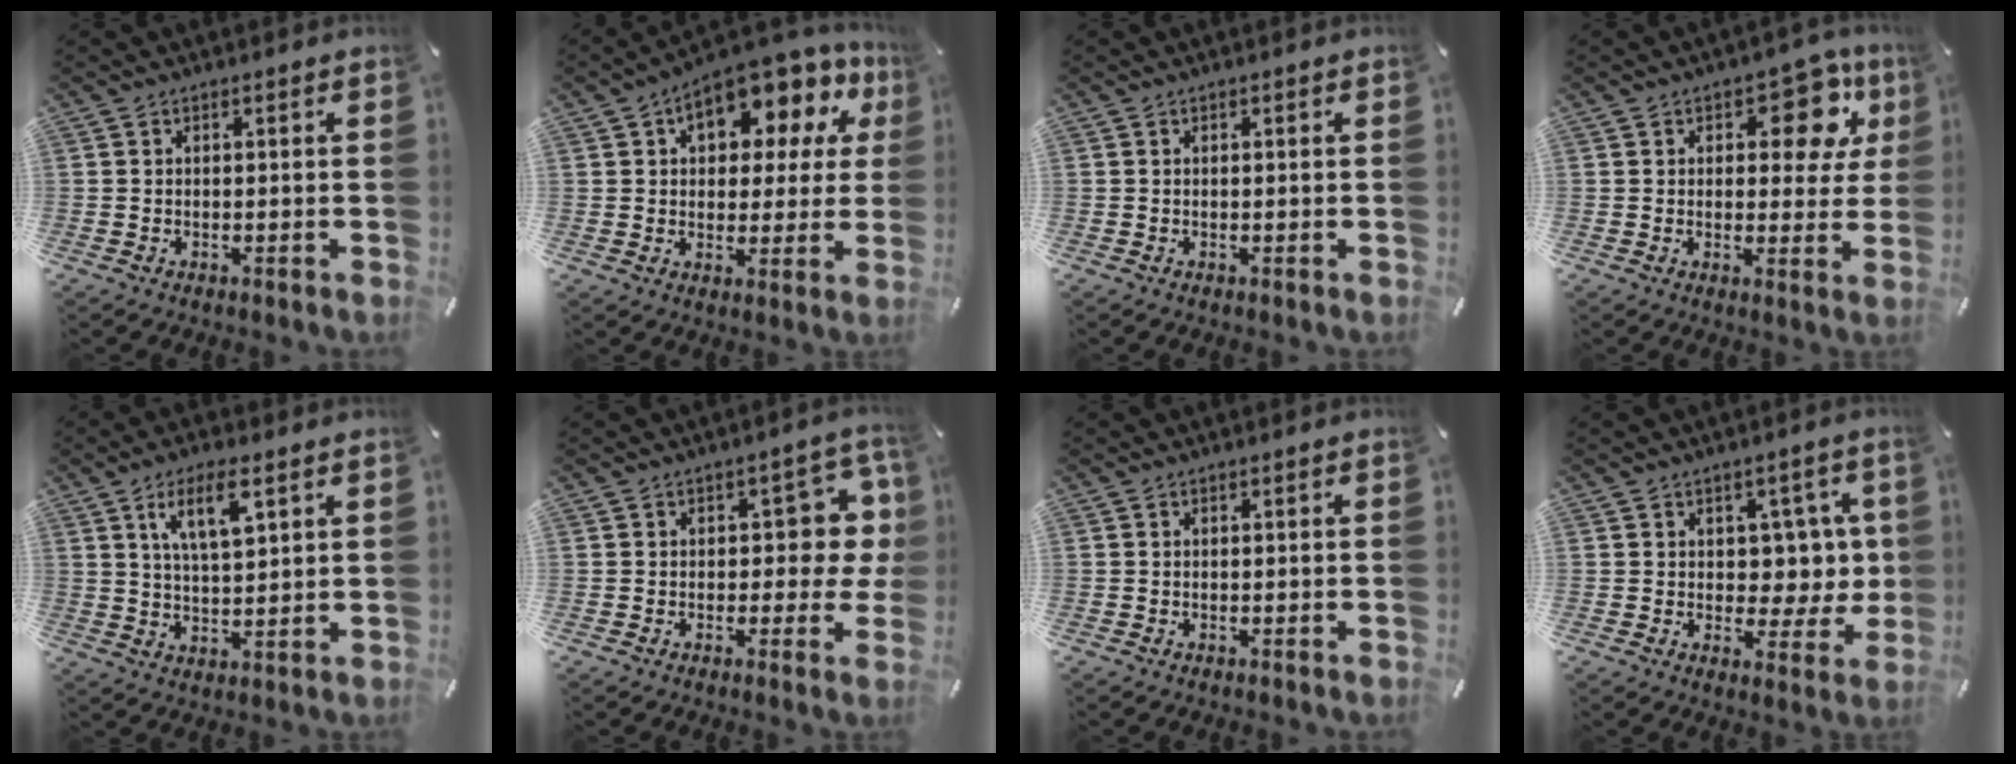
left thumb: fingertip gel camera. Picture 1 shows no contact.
{"total": 12.8, "force": [7.2, 7.1, 7.9], "torque": [-0.107, -0.052, 0.120]}
{"total": 0.0}
{"total": 12.3, "force": [5.2, 6.8, 8.8], "torque": [-0.098, -0.022, 0.084]}
{"total": 8.9, "force": [4.6, 3.3, 7.0], "torque": [-0.124, -0.005, 0.075]}
{"total": 9.0, "force": [1.7, 5.2, 7.2], "torque": [-0.085, -0.001, 0.027]}
{"total": 0.0}
{"total": 7.0, "force": [2.0, 5.6, 3.7], "torque": [-0.040, -0.006, 0.034]}